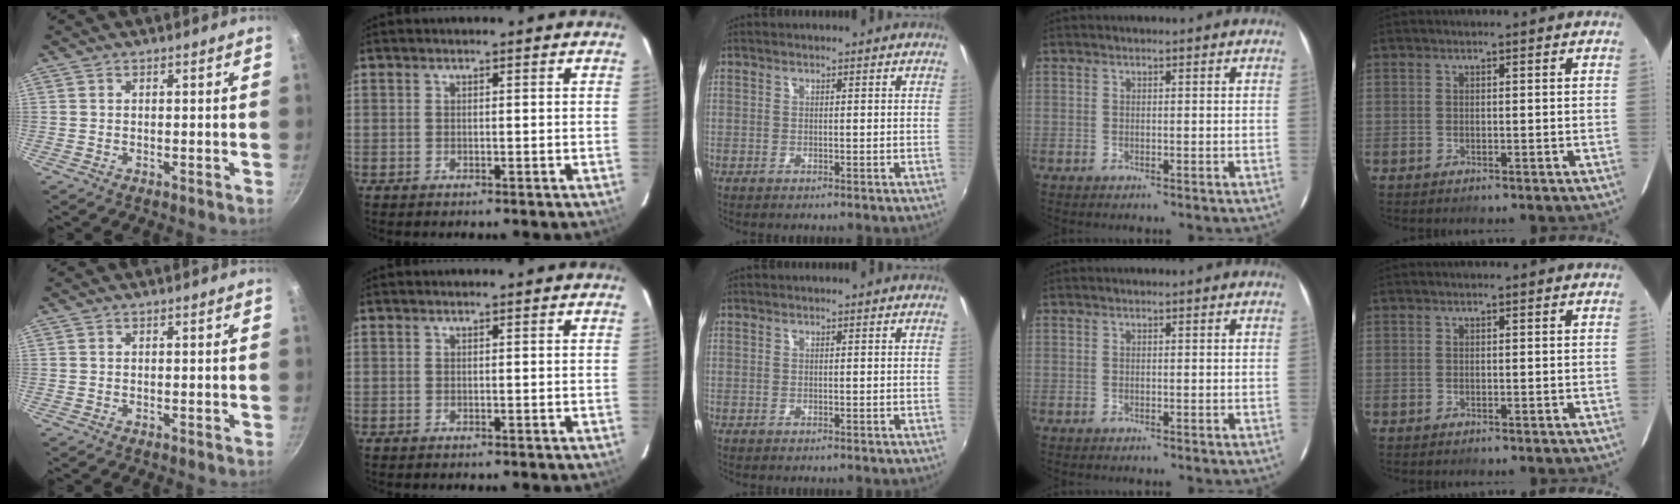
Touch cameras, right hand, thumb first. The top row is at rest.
{}